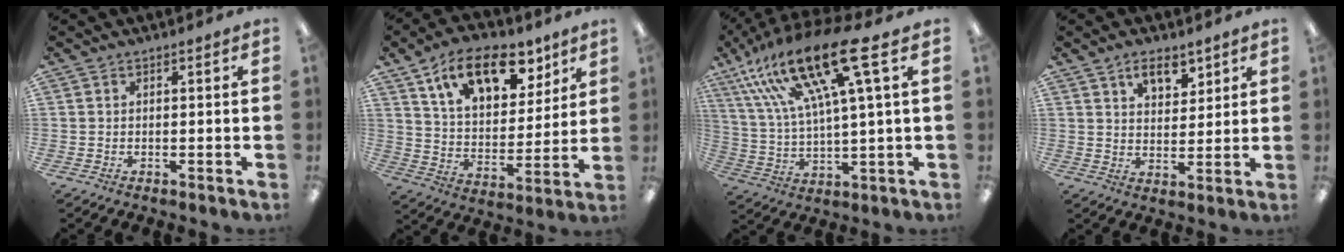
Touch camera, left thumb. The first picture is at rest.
{"total": 17.2, "force": [10.2, 9.2, 10.3], "torque": [-0.161, -0.041, 0.177]}
{"total": 22.1, "force": [12.5, 5.8, 17.3], "torque": [-0.348, -0.058, 0.200]}
{"total": 6.7, "force": [4.7, 3.6, 3.1], "torque": [-0.044, -0.020, 0.083]}